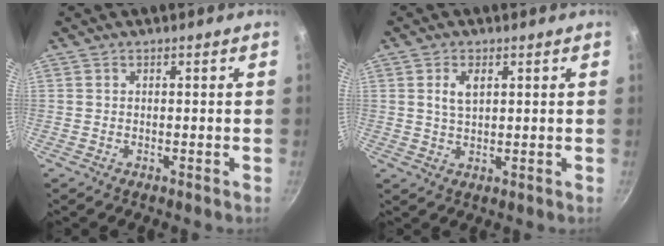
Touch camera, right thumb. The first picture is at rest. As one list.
[{"total": 3.9, "force": [1.3, 2.2, 3.0], "torque": [-0.048, -0.004, 0.026]}]